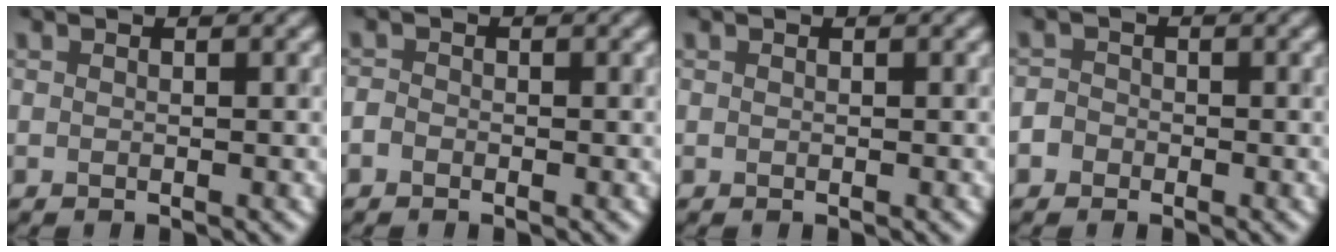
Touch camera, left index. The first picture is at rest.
{"total": 0.7, "force": [-0.5, 0.5, 0.2], "torque": [-0.001, 0.004, -0.013]}
{"total": 0.0}
{"total": 1.2, "force": [-0.7, 1.0, 0.1], "torque": [0.007, 0.006, -0.019]}